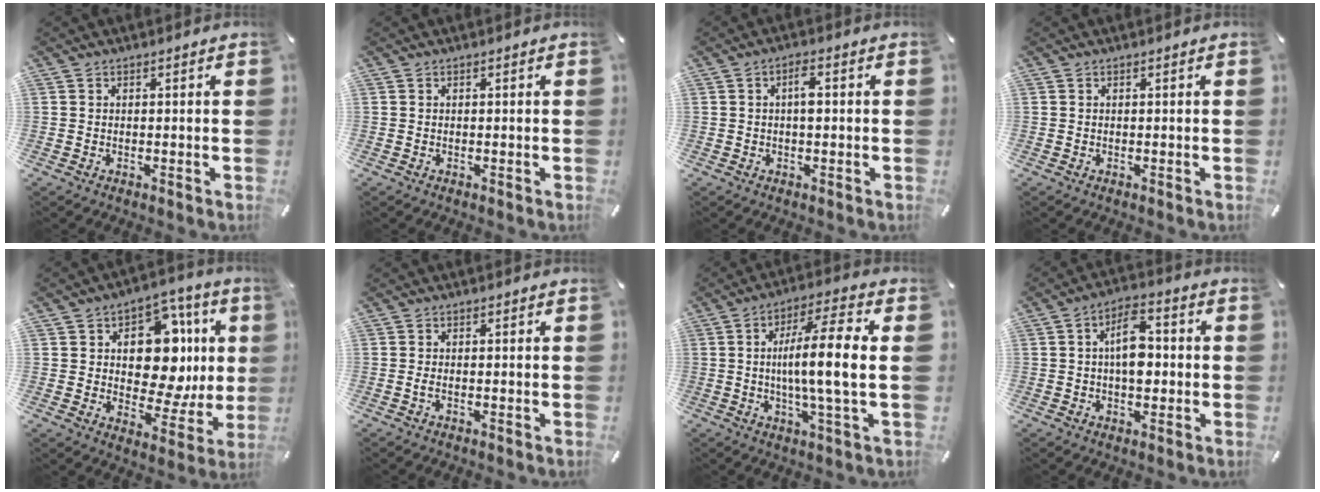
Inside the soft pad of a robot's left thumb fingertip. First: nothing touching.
{"total": 0.0}
{"total": 3.3, "force": [0.3, 1.2, 3.1], "torque": [-0.054, 0.006, 0.000]}
{"total": 0.0}
{"total": 16.1, "force": [3.8, 10.8, 11.4], "torque": [-0.152, -0.031, 0.072]}
{"total": 1.2, "force": [-0.4, 0.2, 1.1], "torque": [-0.019, -0.002, -0.007]}
{"total": 13.1, "force": [0.4, 1.6, 13.0], "torque": [-0.214, 0.001, 0.000]}
{"total": 8.8, "force": [0.0, 5.1, 7.2], "torque": [-0.097, 0.009, -0.002]}